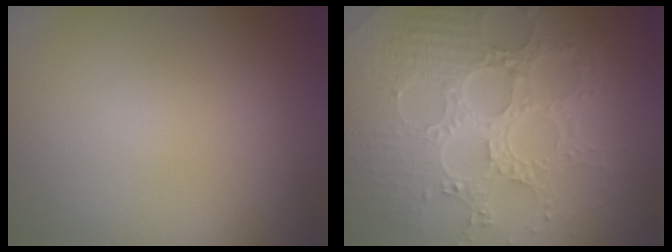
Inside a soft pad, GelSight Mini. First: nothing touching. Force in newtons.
{"total": 8.1, "press": 6.0, "slide": 5.5}